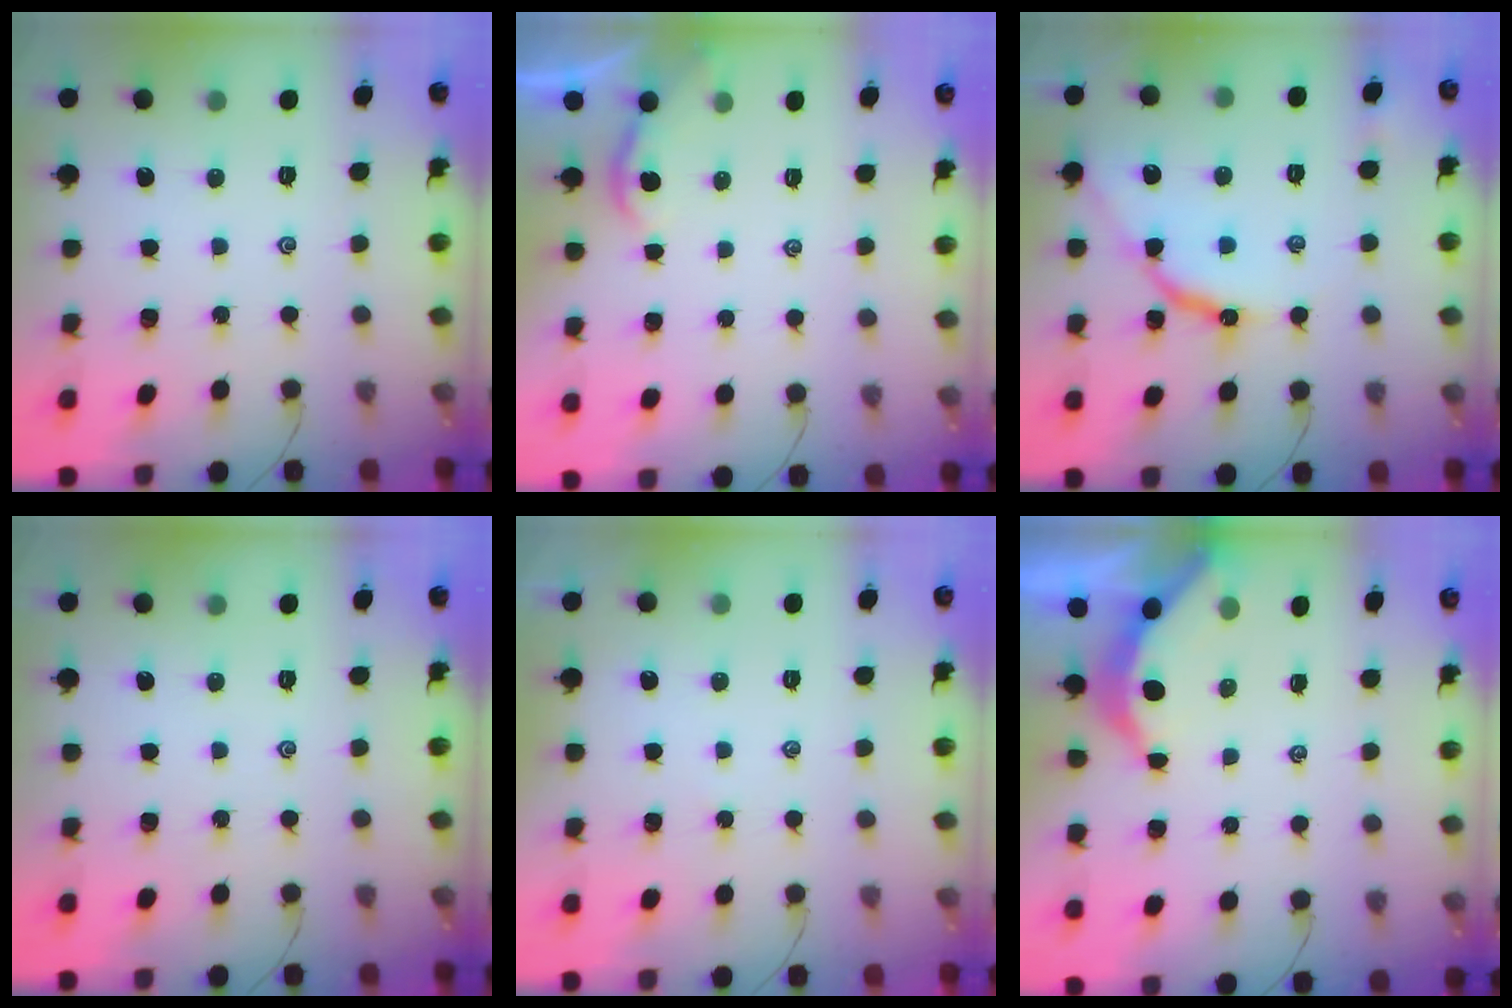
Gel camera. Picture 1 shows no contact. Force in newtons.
{"total": 1.6, "press": 1.6, "slide": 0.2}
{"total": 9.2, "press": 9.2, "slide": 0.9}
{"total": 0.0}
{"total": 1.9, "press": 1.8, "slide": 0.4}
{"total": 3.8, "press": 3.8, "slide": 0.6}